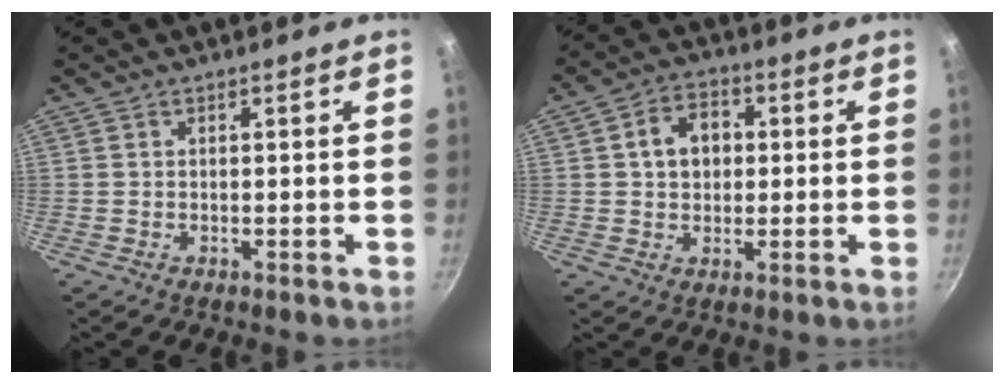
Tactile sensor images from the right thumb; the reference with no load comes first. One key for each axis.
{"total": 7.6, "fx": 1.1, "fy": 5.9, "fz": 4.7, "tx": -0.049, "ty": 0.012, "tz": 0.012}